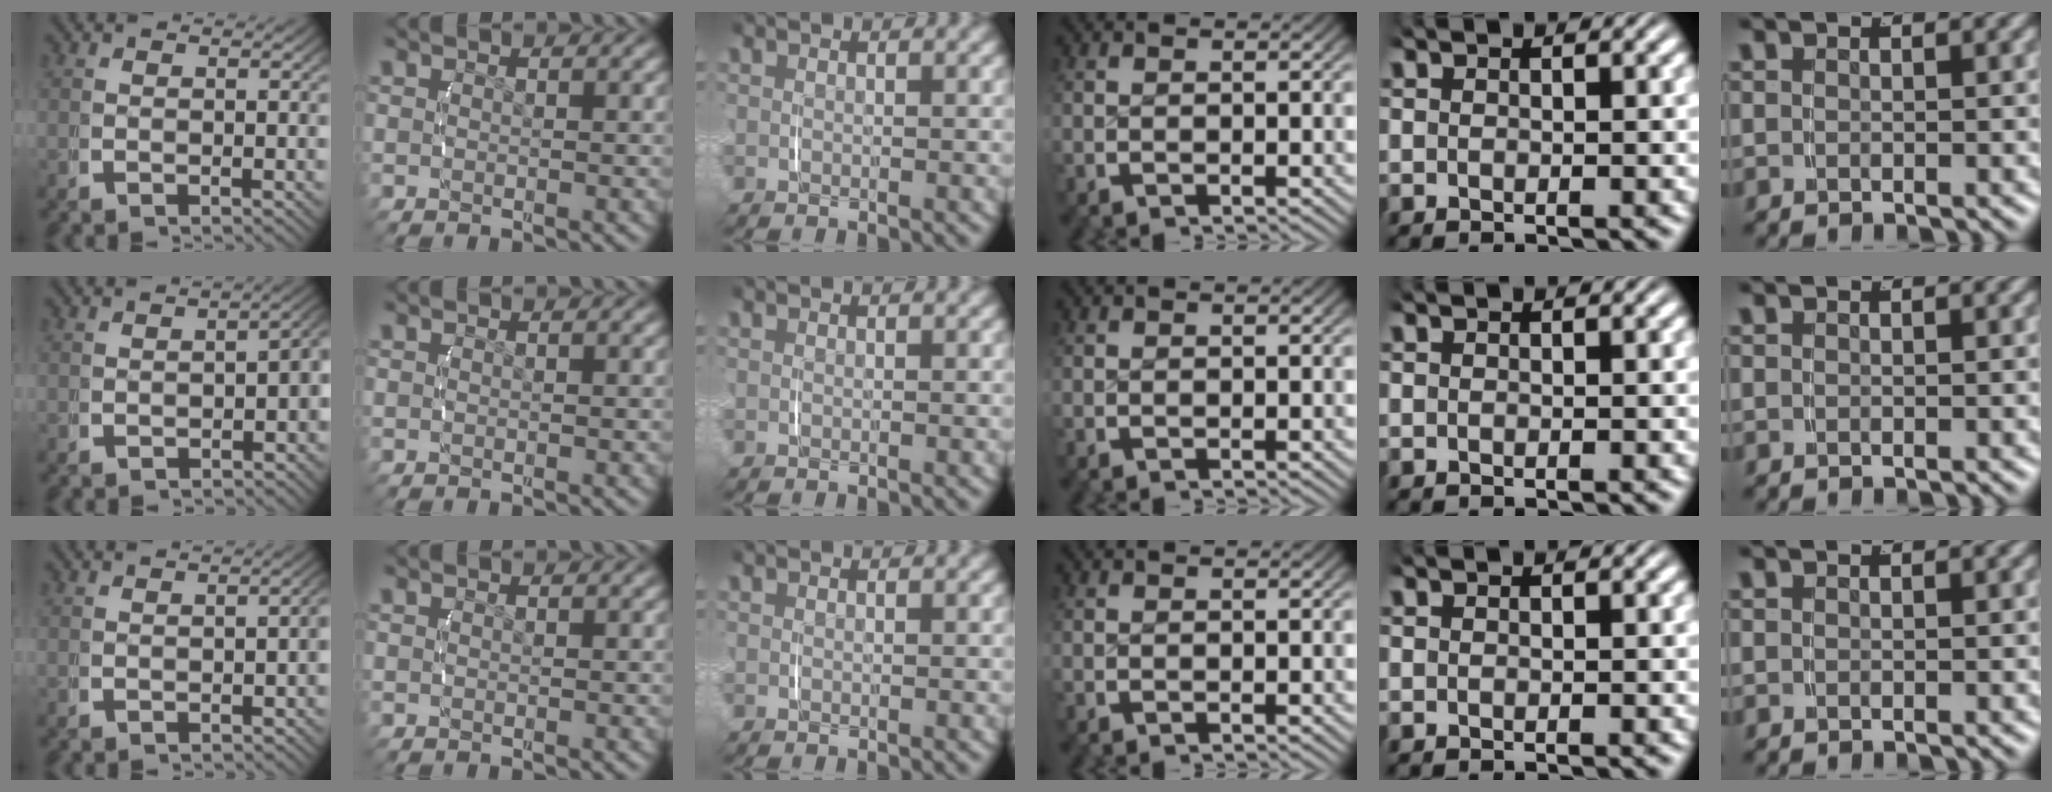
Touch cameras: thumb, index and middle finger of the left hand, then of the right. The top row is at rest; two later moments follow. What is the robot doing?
{"motion": "lift_and_place", "object": "string"}